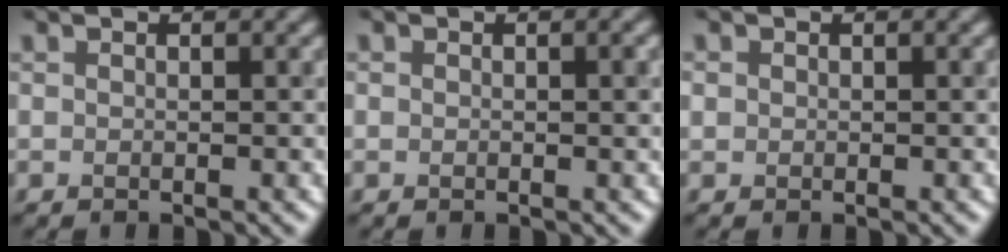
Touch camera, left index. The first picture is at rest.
{"total": 1.3, "force": [0.1, 0.7, 1.0], "torque": [-0.010, -0.001, 0.003]}
{"total": 0.7, "force": [0.2, 0.7, 0.1], "torque": [0.003, 0.000, -0.002]}